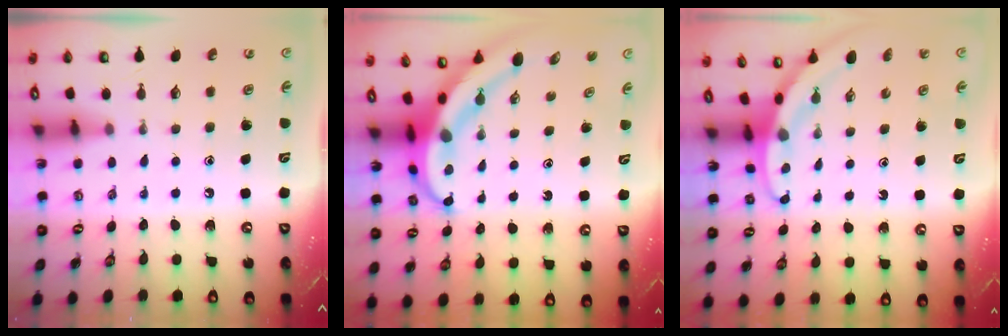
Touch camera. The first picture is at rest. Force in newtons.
{"total": 7.9, "press": 7.9, "slide": 0.9}
{"total": 2.9, "press": 2.9, "slide": 0.1}